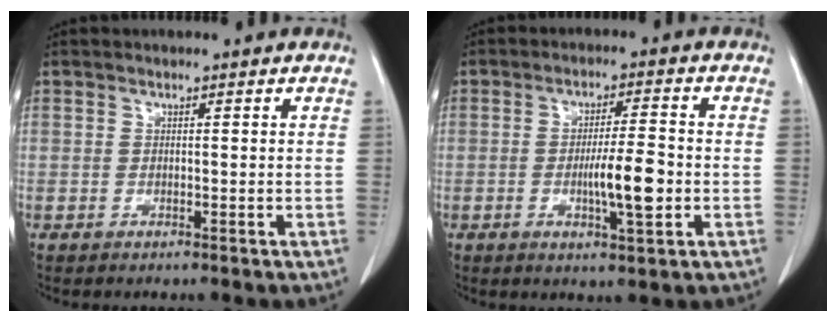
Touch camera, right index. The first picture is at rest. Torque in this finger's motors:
{"motor_torque": [1.11, -0.38, 0.57, 0.12]}